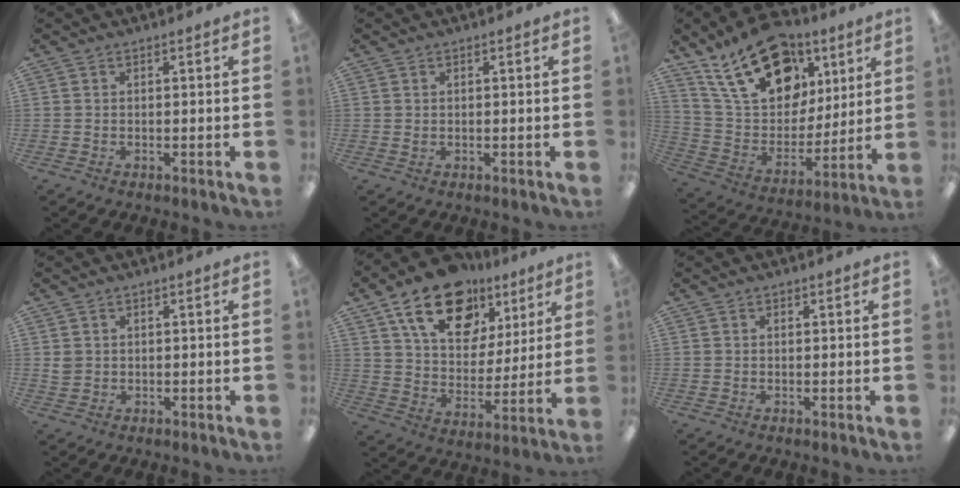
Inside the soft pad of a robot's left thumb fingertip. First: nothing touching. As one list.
[{"total": 0.7, "force": [0.3, 0.6, 0.3], "torque": [0.002, 0.000, 0.004]}, {"total": 22.8, "force": [13.0, 14.1, 12.3], "torque": [-0.204, -0.057, 0.237]}, {"total": 2.1, "force": [0.5, 1.9, 0.6], "torque": [-0.013, 0.004, 0.009]}, {"total": 20.2, "force": [12.4, 12.1, 10.5], "torque": [-0.172, -0.055, 0.220]}, {"total": 0.6, "force": [0.3, 0.5, 0.0], "torque": [0.008, 0.001, 0.003]}]